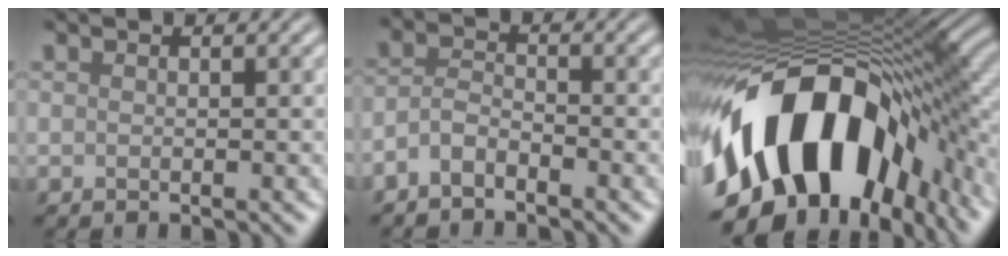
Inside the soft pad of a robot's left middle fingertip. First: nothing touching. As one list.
[{"total": 2.2, "force": [-1.7, 0.9, 1.1], "torque": [-0.024, 0.009, -0.044]}, {"total": 17.1, "force": [-5.1, 9.9, 12.9], "torque": [-0.229, -0.009, -0.082]}]